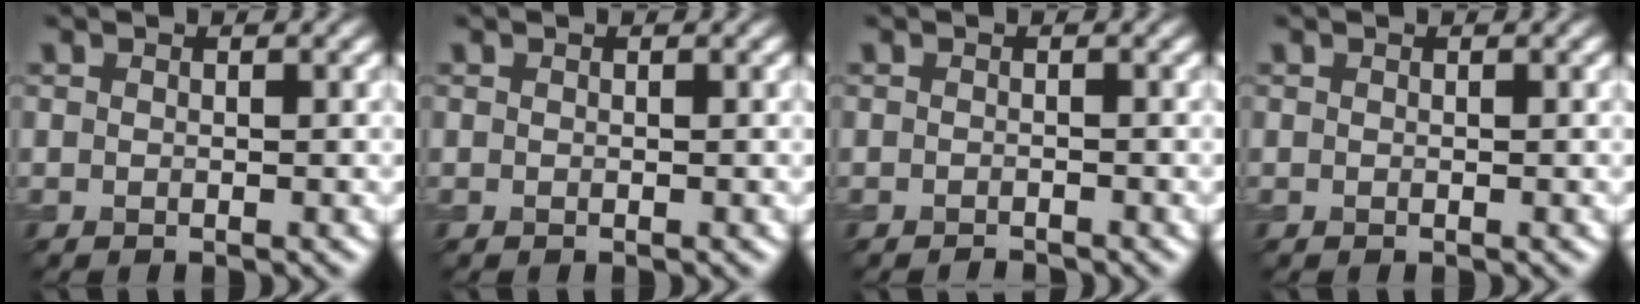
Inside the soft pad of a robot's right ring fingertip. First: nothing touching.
{"total": 0.0}
{"total": 0.8, "force": [-0.7, 0.1, 0.2], "torque": [-0.001, 0.000, -0.014]}
{"total": 0.0}